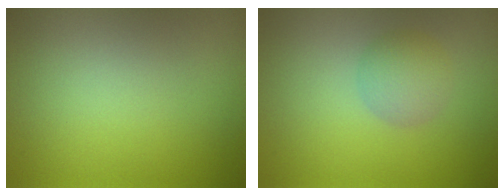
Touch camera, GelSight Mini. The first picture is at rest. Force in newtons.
{"total": 2.5, "press": 2.5, "slide": 0.1}